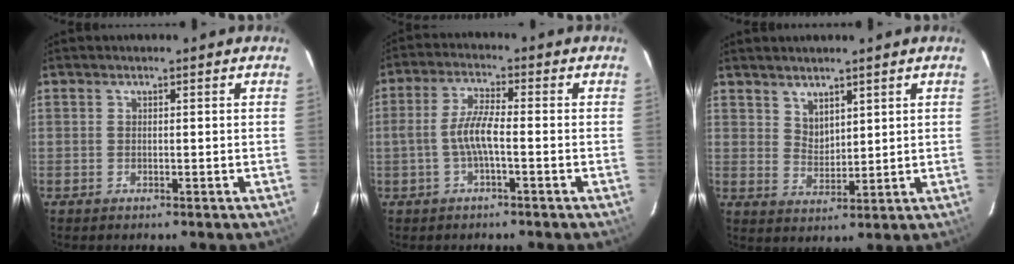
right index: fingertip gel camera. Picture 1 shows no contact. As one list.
[{"total": 5.8, "force": [-1.5, 0.9, 5.5], "torque": [-0.116, 0.007, -0.027]}, {"total": 4.3, "force": [3.3, 2.1, 1.7], "torque": [-0.022, 0.001, 0.065]}]